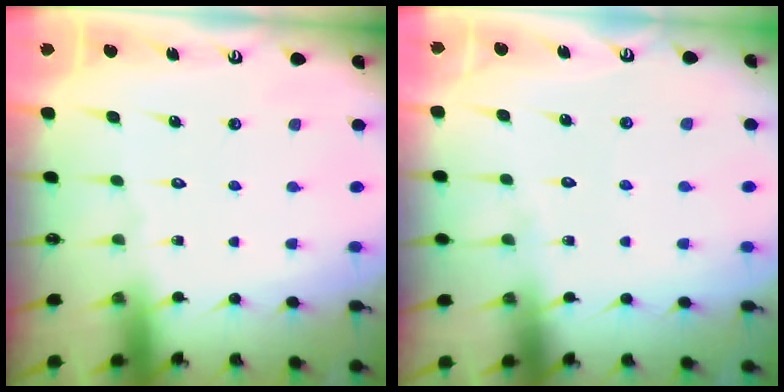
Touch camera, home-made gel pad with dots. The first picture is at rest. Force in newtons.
{"total": 4.5, "press": 4.5, "slide": 0.5}